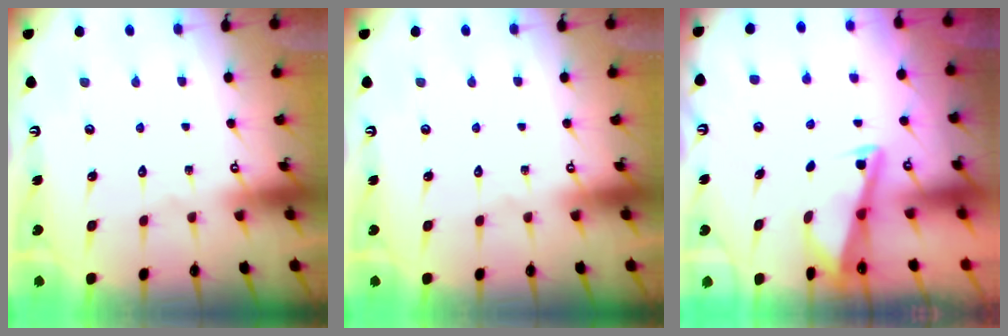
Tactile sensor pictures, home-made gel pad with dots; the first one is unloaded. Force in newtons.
{"total": 0.0}
{"total": 2.9, "press": 2.9, "slide": 0.4}